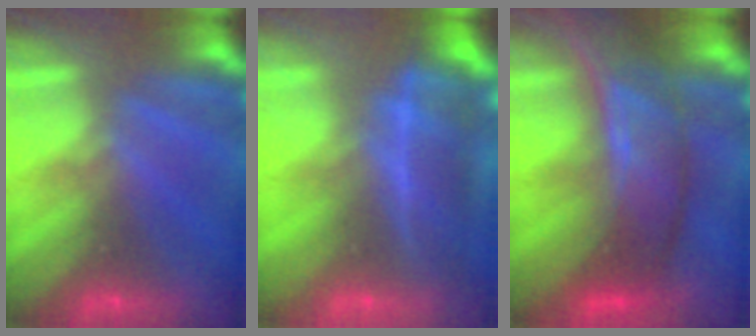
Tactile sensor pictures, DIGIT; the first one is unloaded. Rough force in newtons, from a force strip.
{"total": 8.8}
{"total": 7.7}